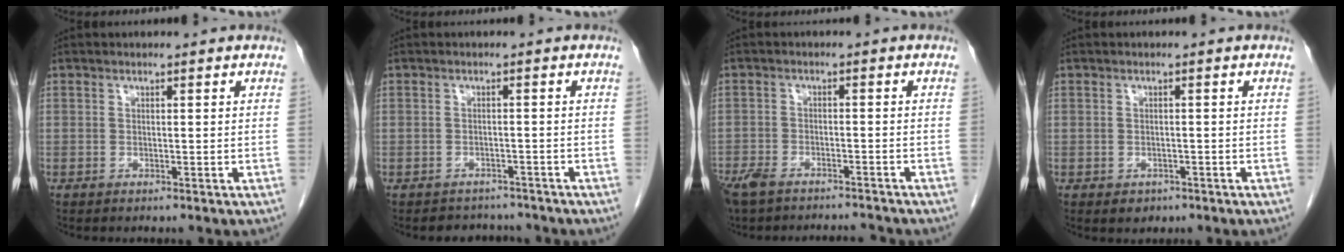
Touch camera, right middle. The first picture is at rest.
{"total": 4.2, "force": [-3.8, 1.7, -0.1], "torque": [0.003, 0.007, -0.050]}
{"total": 9.6, "force": [-8.6, 2.3, 3.7], "torque": [-0.070, 0.002, -0.134]}
{"total": 1.7, "force": [-1.0, 1.2, 0.6], "torque": [-0.009, 0.002, -0.005]}